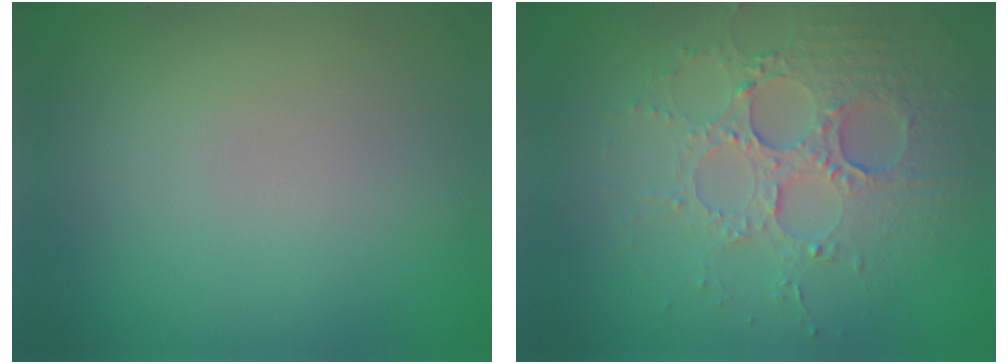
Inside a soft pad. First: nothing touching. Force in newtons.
{"total": 4.3, "press": 4.0, "slide": 1.4}